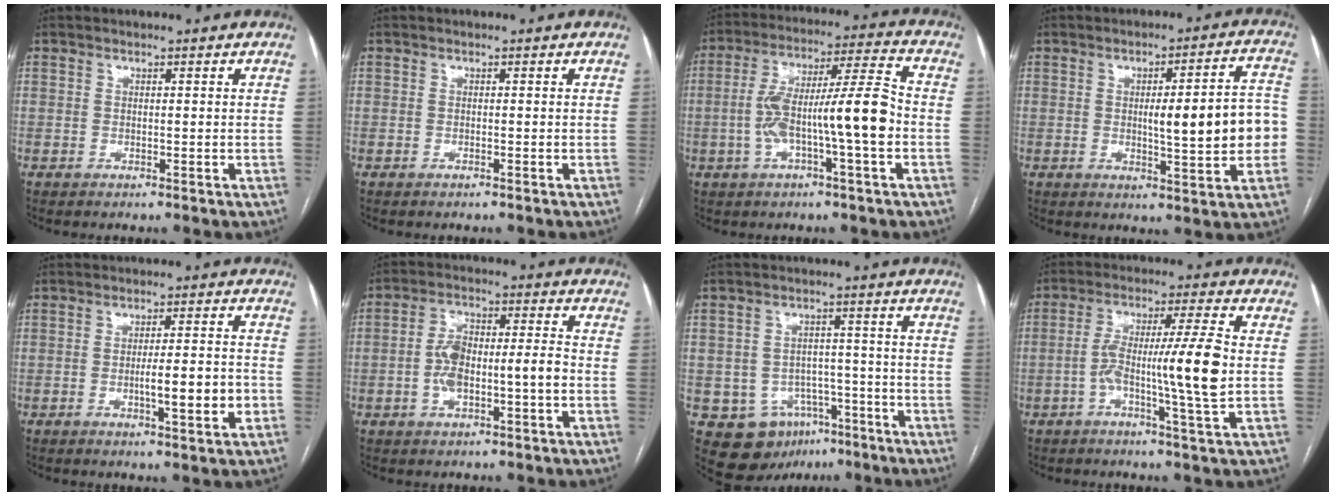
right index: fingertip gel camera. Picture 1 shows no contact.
{"total": 0.5, "force": [-0.5, 0.1, 0.2], "torque": [-0.008, -0.001, -0.008]}
{"total": 13.3, "force": [-2.5, 0.9, 13.0], "torque": [-0.235, 0.024, -0.045]}
{"total": 11.8, "force": [-0.7, 2.1, 11.6], "torque": [-0.148, 0.022, -0.004]}
{"total": 6.9, "force": [-1.9, 0.6, 6.6], "torque": [-0.102, 0.000, -0.027]}
{"total": 8.9, "force": [-1.8, 2.6, 8.3], "torque": [-0.162, 0.024, -0.031]}
{"total": 10.5, "force": [-5.3, 8.3, 3.7], "torque": [-0.055, 0.023, -0.068]}
{"total": 11.7, "force": [-1.5, -0.6, 11.6], "torque": [-0.210, 0.008, -0.032]}